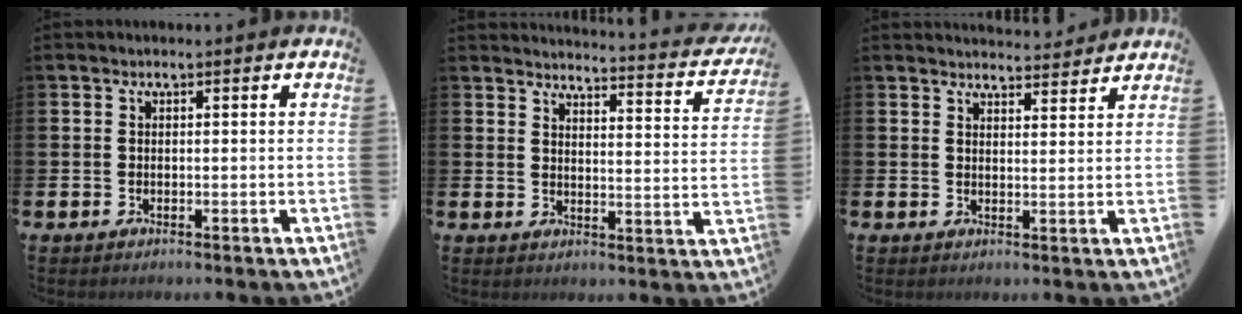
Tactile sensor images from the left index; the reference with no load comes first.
{"total": 3.6, "force": [3.6, 0.0, 0.7], "torque": [-0.011, -0.043, 0.053]}
{"total": 3.7, "force": [3.7, 0.2, -0.1], "torque": [0.008, -0.028, 0.065]}